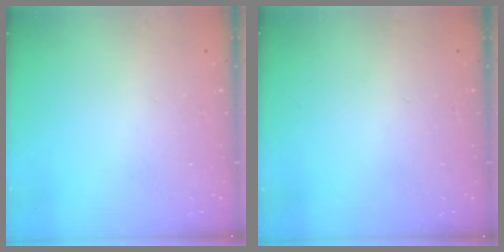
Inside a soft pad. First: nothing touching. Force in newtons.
{"total": 0.0}